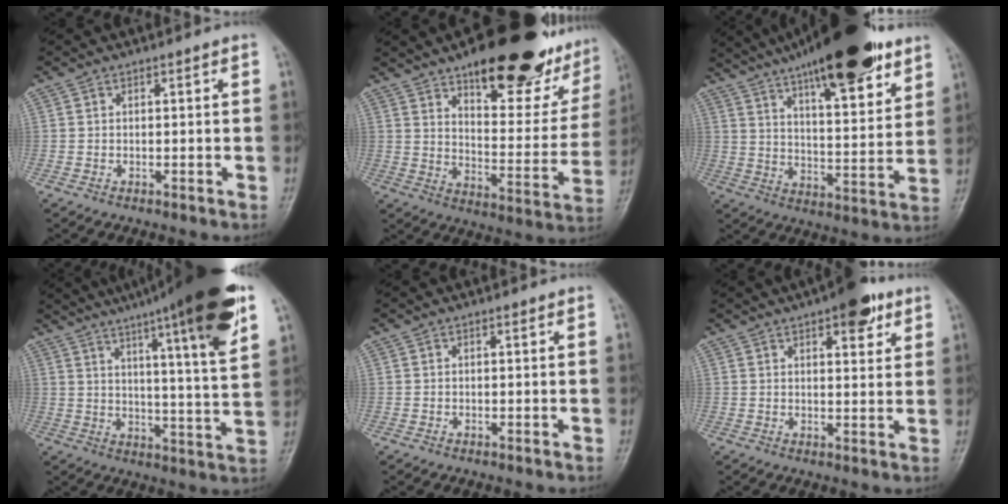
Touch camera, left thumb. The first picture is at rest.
{"total": 27.6, "force": [18.7, 9.9, 17.8], "torque": [-0.200, -0.077, 0.260]}
{"total": 24.7, "force": [16.6, 6.8, 17.0], "torque": [-0.235, -0.043, 0.257]}
{"total": 23.2, "force": [14.1, 2.3, 18.3], "torque": [-0.259, -0.034, 0.194]}
{"total": 0.0}
{"total": 8.4, "force": [4.8, 3.3, 6.0], "torque": [-0.058, -0.017, 0.062]}